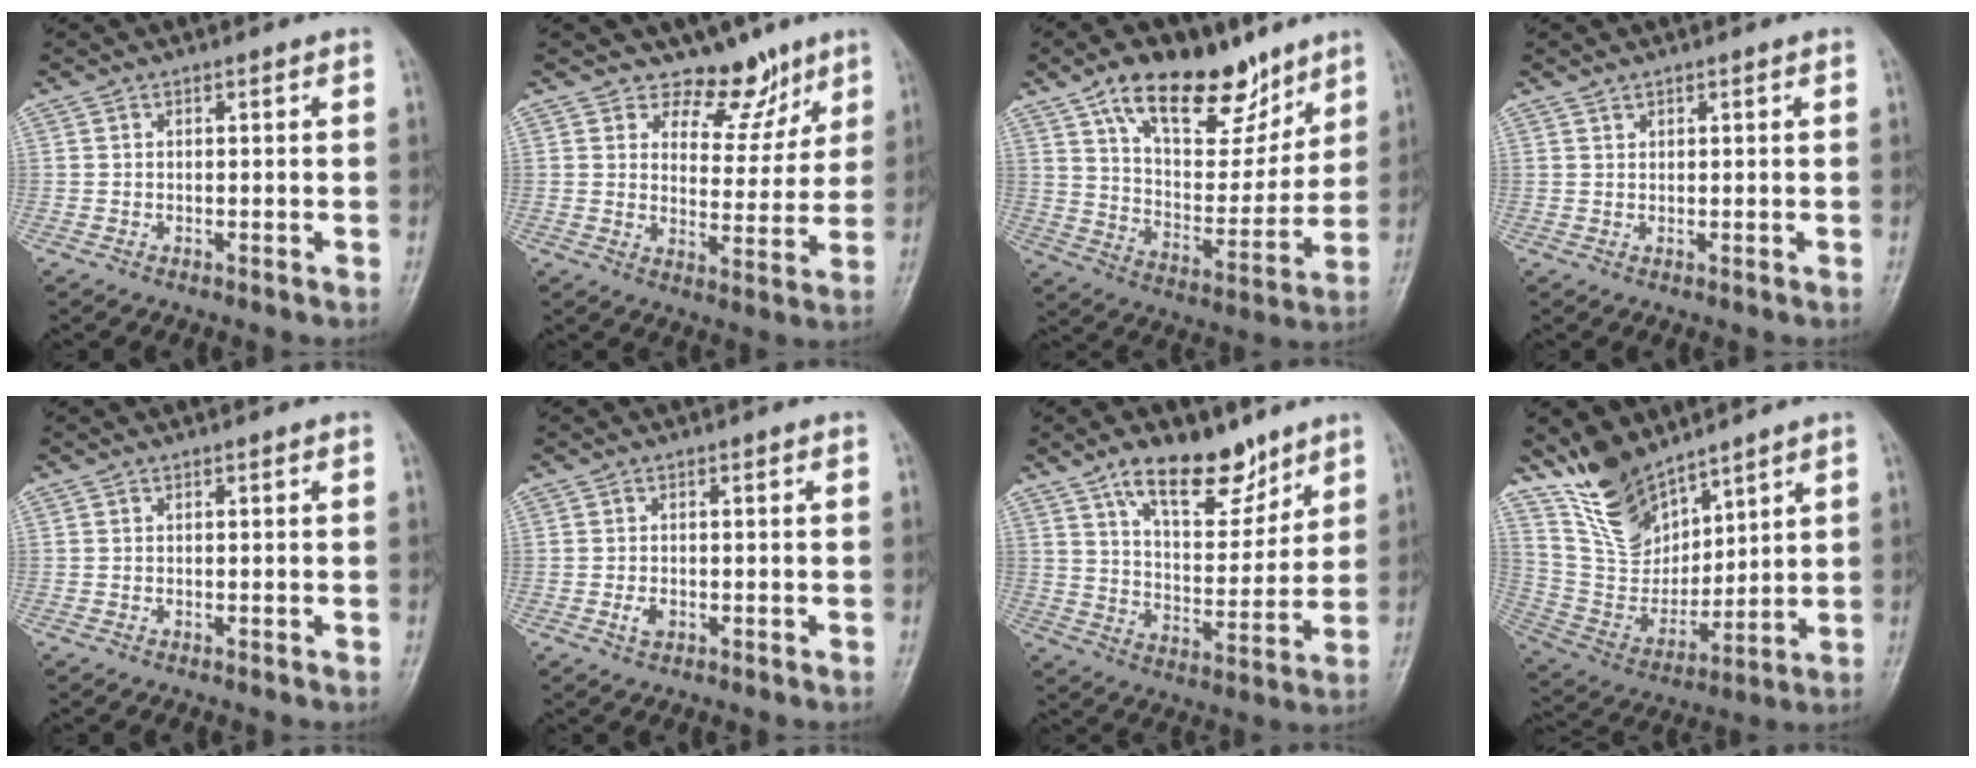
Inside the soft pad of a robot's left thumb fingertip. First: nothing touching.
{"total": 8.4, "force": [6.4, 4.8, 2.3], "torque": [0.009, -0.044, 0.101]}
{"total": 21.3, "force": [13.4, 10.2, 13.1], "torque": [-0.157, -0.057, 0.227]}
{"total": 0.8, "force": [0.7, 0.3, 0.1], "torque": [0.001, -0.005, 0.012]}
{"total": 0.0}
{"total": 1.7, "force": [-0.7, 1.1, 1.1], "torque": [-0.018, 0.001, -0.011]}
{"total": 14.1, "force": [9.5, 6.5, 8.1], "torque": [-0.090, -0.063, 0.164]}
{"total": 13.8, "force": [10.7, 6.4, 5.9], "torque": [-0.079, -0.065, 0.223]}